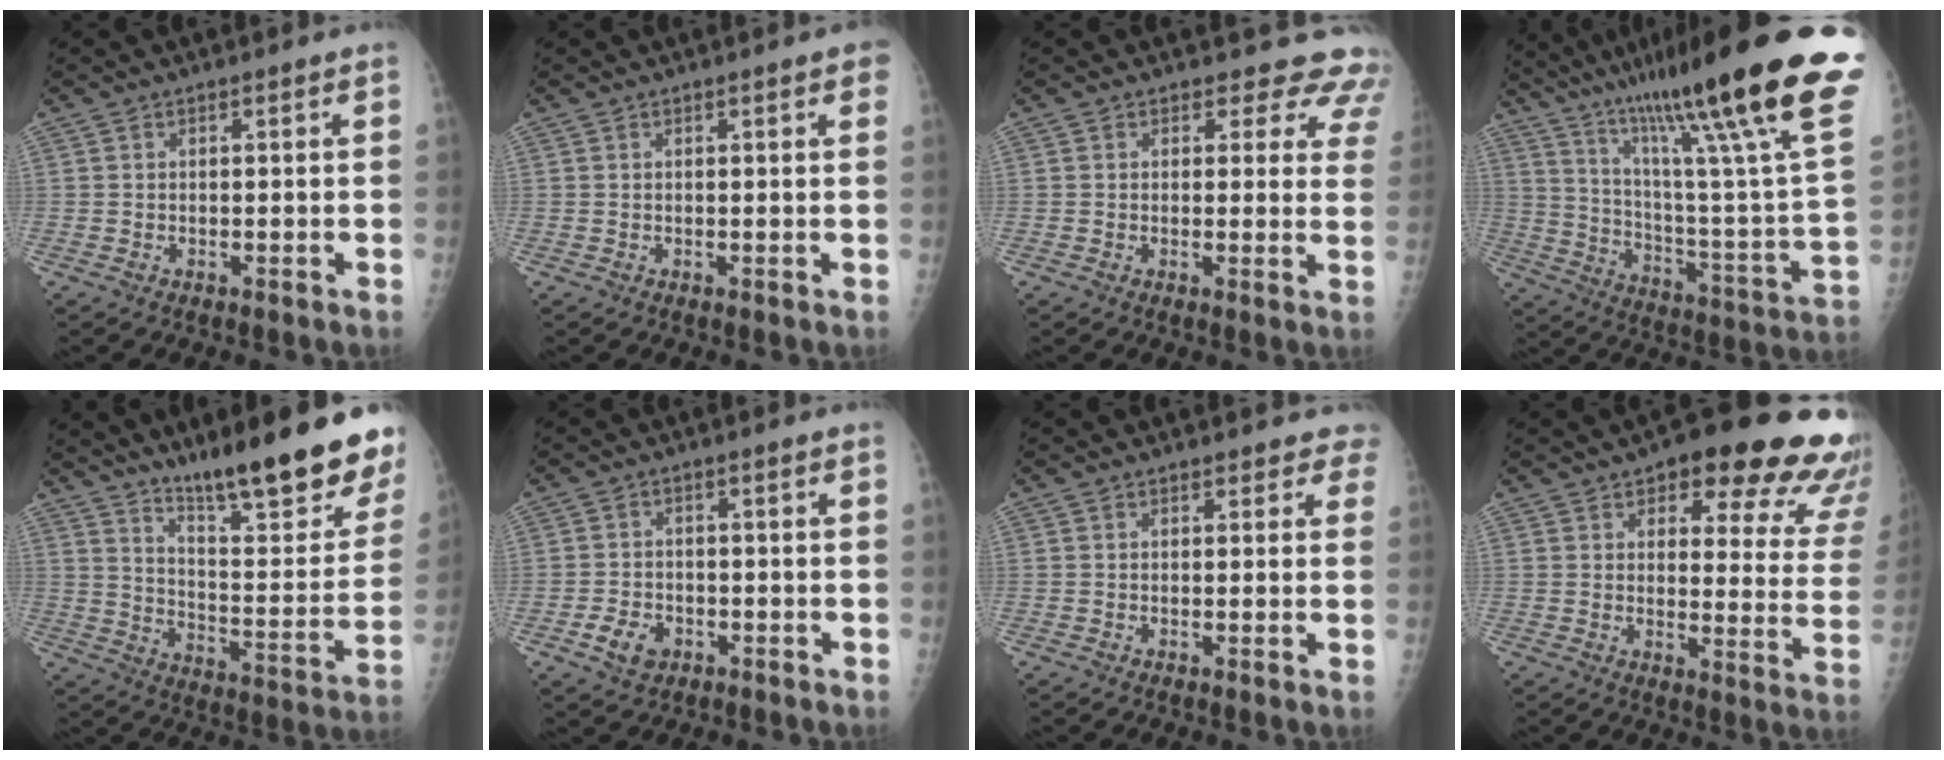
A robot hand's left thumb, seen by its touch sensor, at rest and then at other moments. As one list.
[{"total": 2.3, "force": [1.2, 0.6, 1.8], "torque": [-0.016, 0.002, 0.010]}, {"total": 9.8, "force": [8.5, 4.7, 1.6], "torque": [0.037, -0.040, 0.061]}, {"total": 35.4, "force": [23.1, 3.1, 26.7], "torque": [-0.336, -0.082, 0.354]}, {"total": 24.0, "force": [17.3, 4.3, 16.1], "torque": [-0.202, -0.101, 0.260]}, {"total": 4.8, "force": [-2.2, 3.4, 2.5], "torque": [-0.038, 0.010, -0.033]}, {"total": 3.0, "force": [2.5, 1.5, 0.0], "torque": [0.034, -0.011, 0.008]}, {"total": 22.3, "force": [15.6, 7.7, 14.0], "torque": [-0.115, -0.066, 0.173]}]